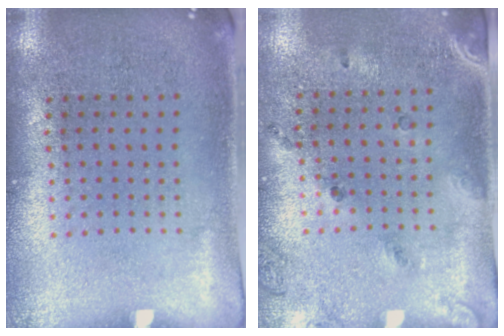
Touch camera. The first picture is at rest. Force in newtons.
{"total": 1.5, "press": 1.1, "slide": 1.0}